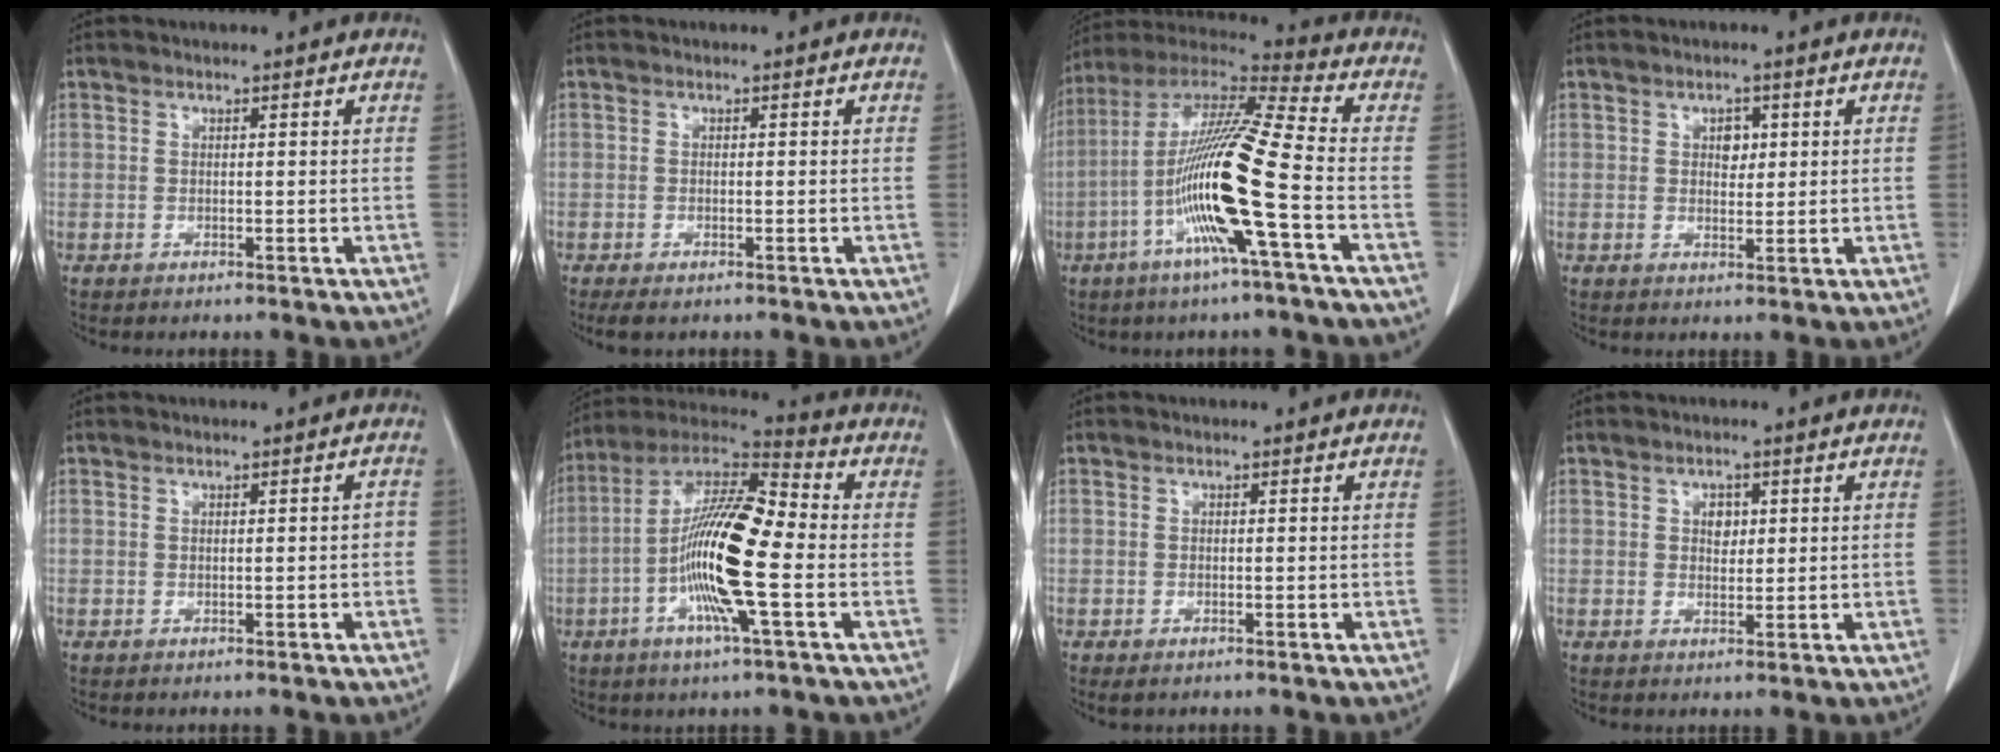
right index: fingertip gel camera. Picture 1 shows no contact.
{"total": 2.5, "force": [-1.8, 0.8, 1.5], "torque": [-0.025, -0.006, -0.023]}
{"total": 17.8, "force": [-5.0, -0.6, 17.1], "torque": [-0.336, -0.003, -0.105]}
{"total": 2.3, "force": [0.7, 1.6, 1.5], "torque": [-0.018, 0.000, 0.010]}
{"total": 0.9, "force": [-0.3, 0.4, 0.8], "torque": [-0.005, 0.004, -0.005]}
{"total": 16.3, "force": [-2.9, 1.8, 15.9], "torque": [-0.306, 0.007, -0.061]}
{"total": 1.0, "force": [-0.5, 0.4, 0.7], "torque": [-0.009, -0.001, -0.002]}
{"total": 2.2, "force": [0.6, 1.5, 1.4], "torque": [-0.019, 0.001, 0.010]}